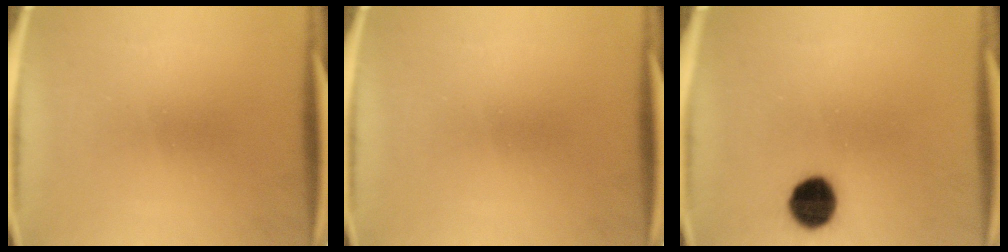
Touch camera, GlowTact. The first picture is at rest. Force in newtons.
{"total": 0.0}
{"total": 8.9}